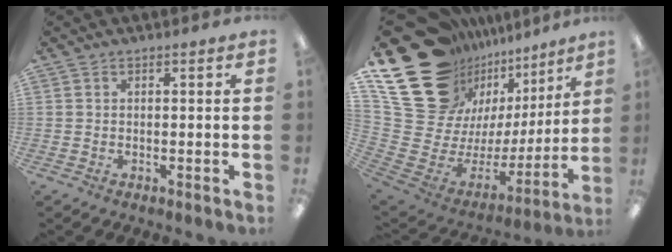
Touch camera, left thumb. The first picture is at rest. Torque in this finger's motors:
{"motor_torque": [2.46, 1.63, 0.89, -1.88, 0.06]}